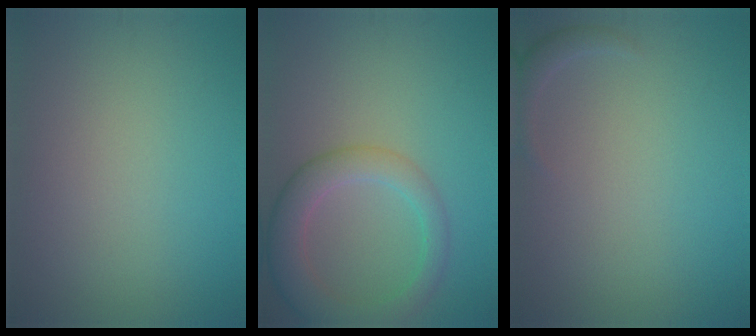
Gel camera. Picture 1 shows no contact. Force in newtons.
{"total": 4.6, "press": 4.6, "slide": 0.2}
{"total": 1.2, "press": 1.2, "slide": 0.2}